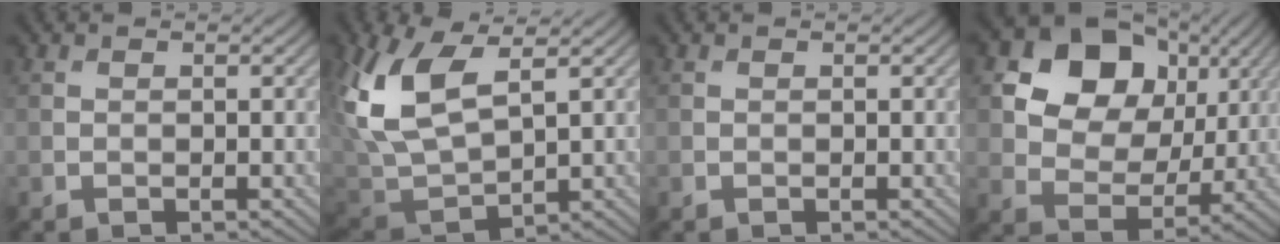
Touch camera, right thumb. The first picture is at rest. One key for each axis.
{"total": 11.2, "fx": 4.2, "fy": 5.8, "fz": 8.6, "tx": -0.224, "ty": 0.000, "tz": 0.084}
{"total": 0.0}
{"total": 13.4, "fx": 5.3, "fy": 10.0, "fz": 7.3, "tx": -0.152, "ty": 0.018, "tz": 0.093}